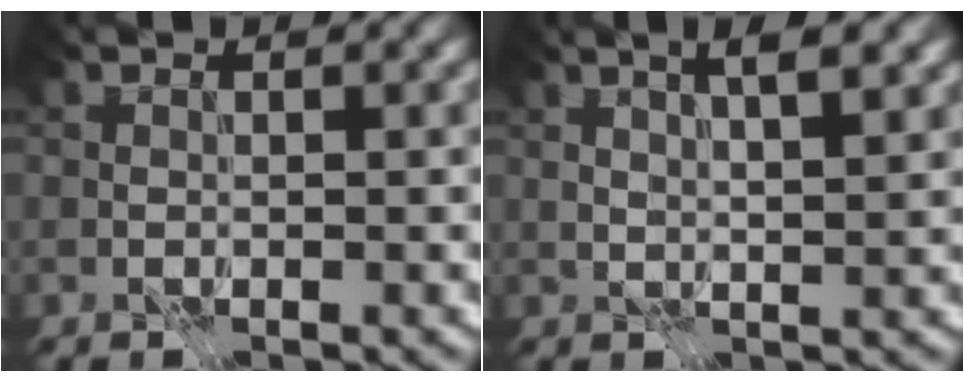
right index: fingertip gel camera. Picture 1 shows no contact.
{"total": 4.8, "force": [2.5, 1.5, 3.8], "torque": [-0.041, 0.018, 0.019]}